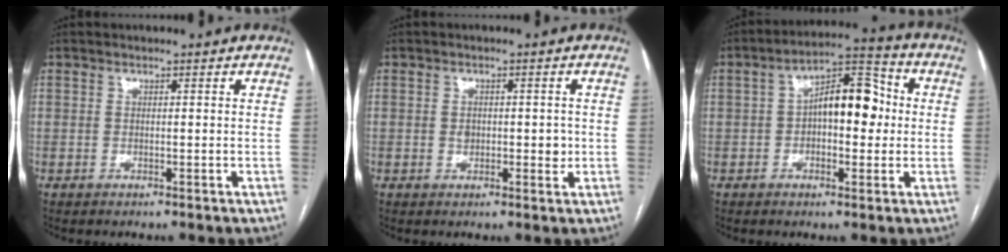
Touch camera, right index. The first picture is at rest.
{"total": 3.0, "force": [-0.1, 2.1, 2.2], "torque": [-0.032, 0.005, 0.004]}
{"total": 10.5, "force": [0.5, 4.8, 9.4], "torque": [-0.151, 0.038, 0.004]}